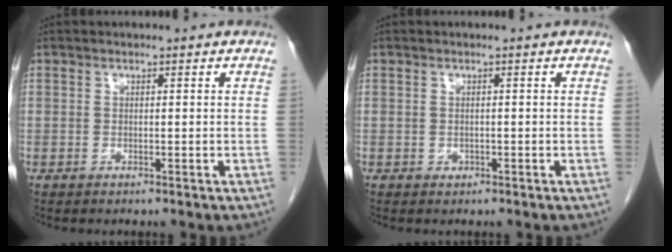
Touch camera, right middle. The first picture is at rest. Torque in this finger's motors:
{"motor_torque": [0.30, -0.21, -0.04, -0.01]}